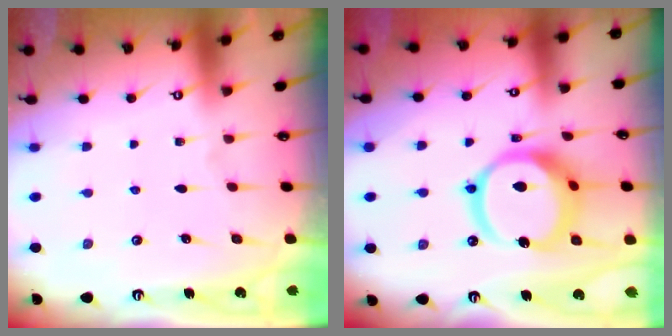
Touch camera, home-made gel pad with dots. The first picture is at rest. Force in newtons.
{"total": 16.3, "press": 16.2, "slide": 1.8}